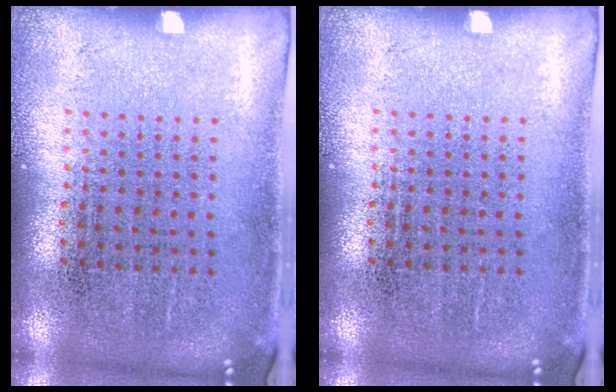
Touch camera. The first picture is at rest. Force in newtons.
{"total": 0.0}